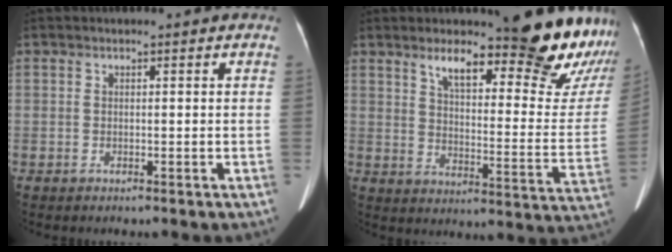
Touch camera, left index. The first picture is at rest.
{"total": 21.5, "force": [17.3, 3.1, 12.4], "torque": [-0.158, -0.055, 0.221]}